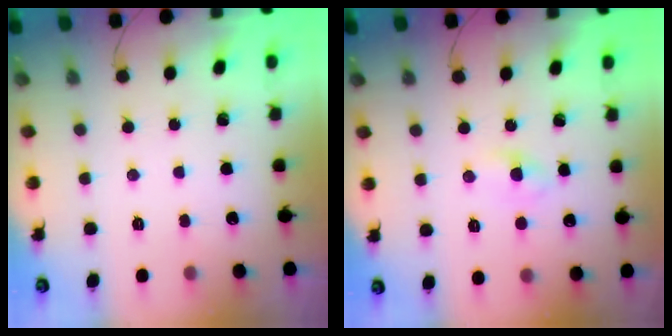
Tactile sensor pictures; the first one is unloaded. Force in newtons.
{"total": 2.1, "press": 1.8, "slide": 1.0}